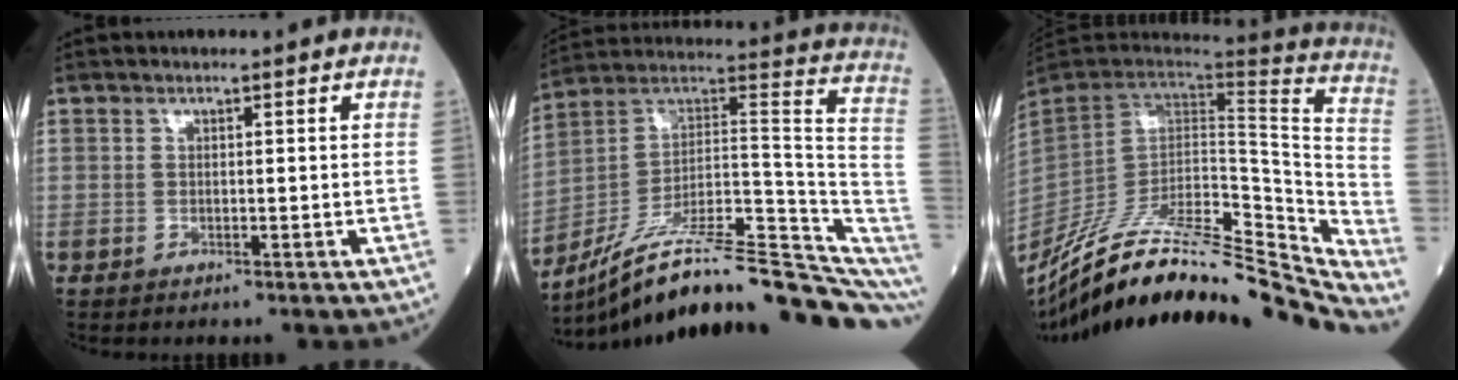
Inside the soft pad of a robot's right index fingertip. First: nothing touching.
{"total": 27.1, "force": [-19.2, 5.2, 18.5], "torque": [-0.206, 0.039, -0.299]}
{"total": 36.5, "force": [-31.9, 5.6, 16.9], "torque": [-0.217, -0.038, -0.461]}